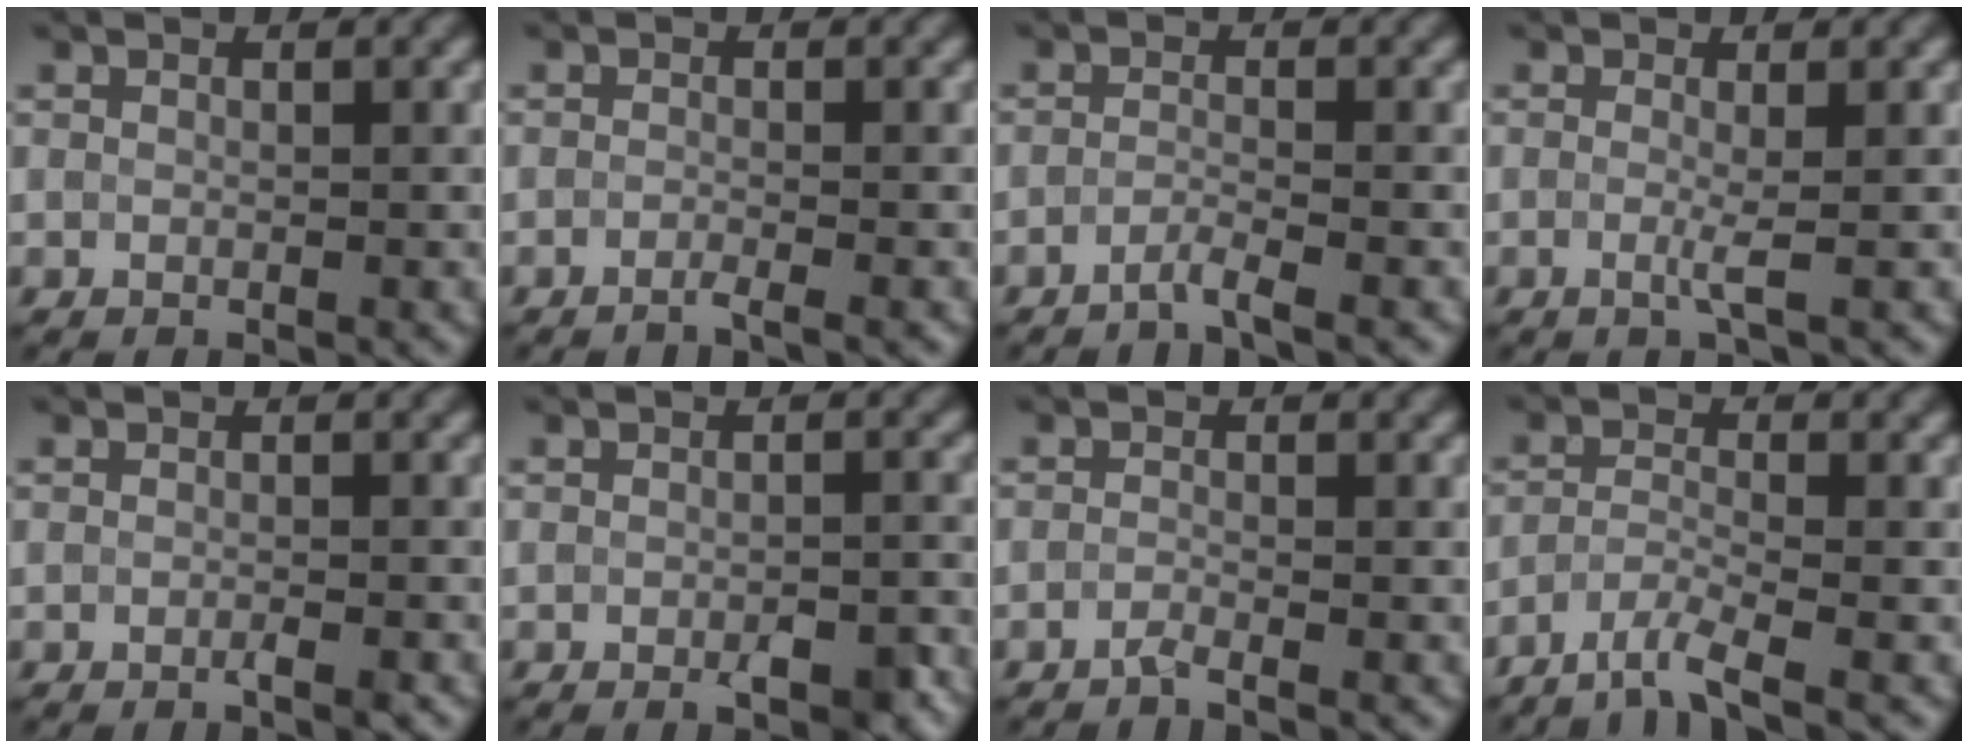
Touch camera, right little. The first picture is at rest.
{"total": 1.6, "force": [-1.6, -0.1, 0.2], "torque": [0.007, -0.005, -0.035]}
{"total": 2.0, "force": [-1.9, -0.3, 0.2], "torque": [-0.001, 0.000, -0.045]}
{"total": 1.1, "force": [-0.7, -0.1, 0.8], "torque": [-0.022, -0.007, -0.012]}
{"total": 1.3, "force": [-1.2, -0.1, 0.4], "torque": [-0.004, -0.002, -0.020]}
{"total": 2.9, "force": [-2.3, 0.5, 1.7], "torque": [-0.033, -0.008, -0.031]}
{"total": 1.5, "force": [-1.5, -0.3, -0.2], "torque": [0.004, -0.003, -0.031]}
{"total": 3.3, "force": [-3.1, 0.0, 1.1], "torque": [-0.026, -0.005, -0.067]}